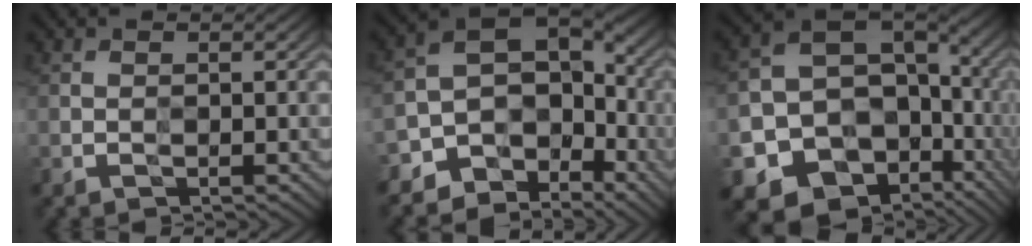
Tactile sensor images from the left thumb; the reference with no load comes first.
{"total": 9.3, "force": [-4.6, 6.8, 4.3], "torque": [-0.080, -0.022, -0.080]}
{"total": 17.8, "force": [-5.6, 14.3, 8.9], "torque": [-0.183, -0.039, -0.064]}